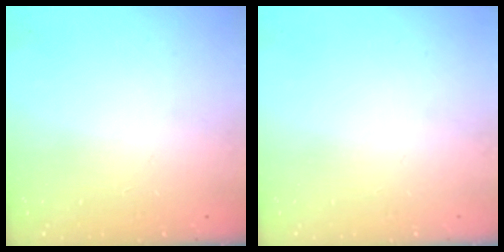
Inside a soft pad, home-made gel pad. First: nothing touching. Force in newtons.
{"total": 0.0}